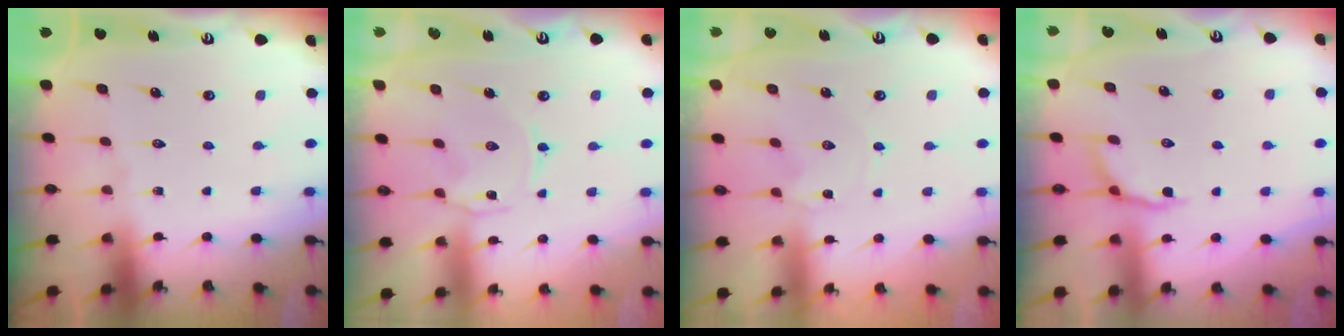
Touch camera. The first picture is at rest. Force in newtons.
{"total": 1.0, "press": 0.9, "slide": 0.4}
{"total": 0.0}
{"total": 3.3, "press": 2.5, "slide": 2.2}